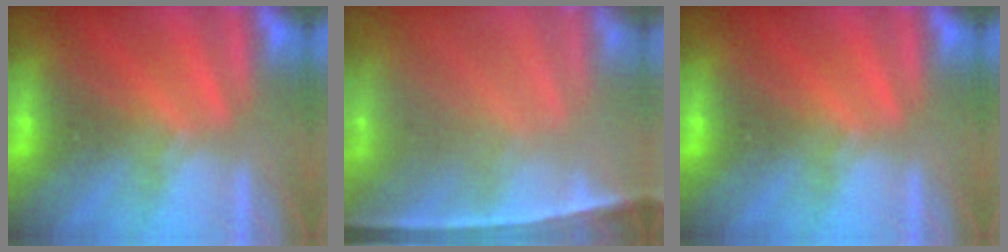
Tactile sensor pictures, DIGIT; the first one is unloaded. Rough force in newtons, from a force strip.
{"total": 7.0}
{"total": 0.0}